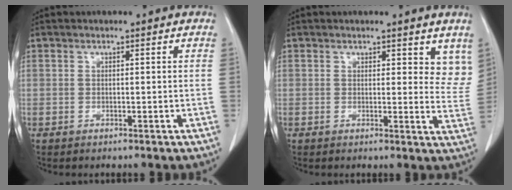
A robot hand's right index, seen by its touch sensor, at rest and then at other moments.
{"total": 5.7, "force": [4.4, 2.4, 2.8], "torque": [-0.011, -0.022, 0.037]}